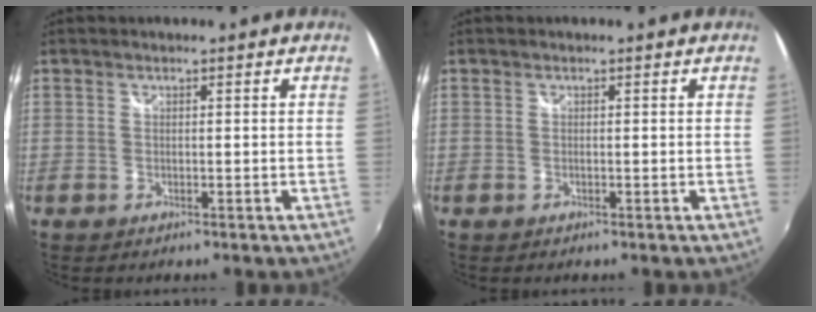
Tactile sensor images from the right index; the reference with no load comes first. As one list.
[{"total": 0.0}]